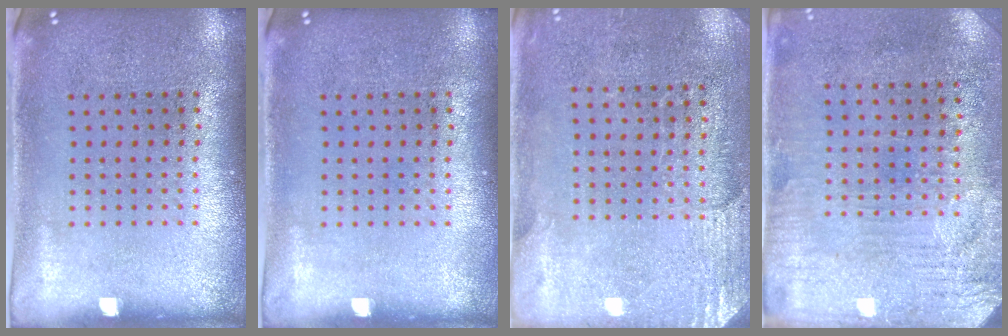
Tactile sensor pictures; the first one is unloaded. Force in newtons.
{"total": 0.0}
{"total": 2.7, "press": 2.4, "slide": 1.2}
{"total": 3.2, "press": 2.8, "slide": 1.7}